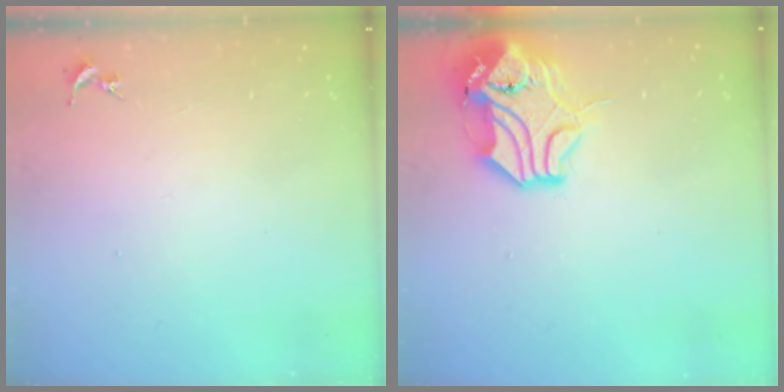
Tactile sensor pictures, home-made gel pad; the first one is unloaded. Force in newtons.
{"total": 13.7, "press": 13.5, "slide": 1.8}